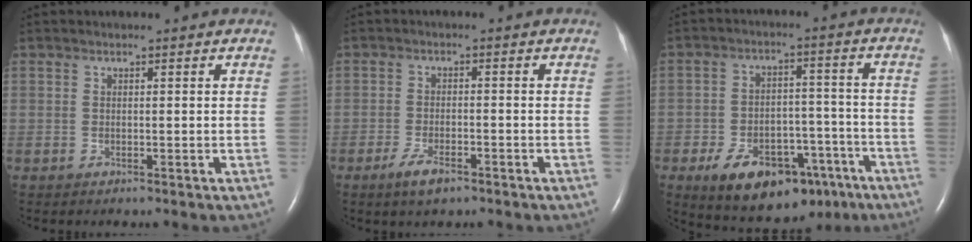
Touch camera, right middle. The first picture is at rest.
{"total": 4.0, "force": [-2.6, 1.1, 2.8], "torque": [-0.064, -0.003, -0.045]}
{"total": 15.5, "force": [-9.4, 8.0, 9.4], "torque": [-0.134, 0.017, -0.132]}